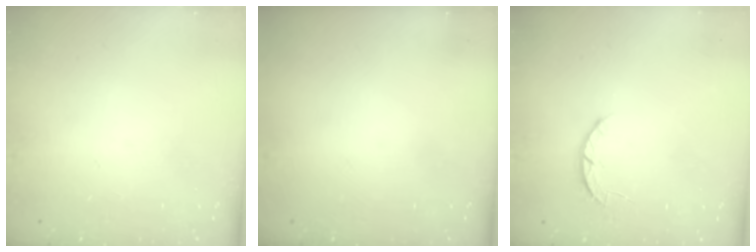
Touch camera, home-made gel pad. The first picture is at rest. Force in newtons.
{"total": 0.0}
{"total": 2.6, "press": 2.5, "slide": 0.4}